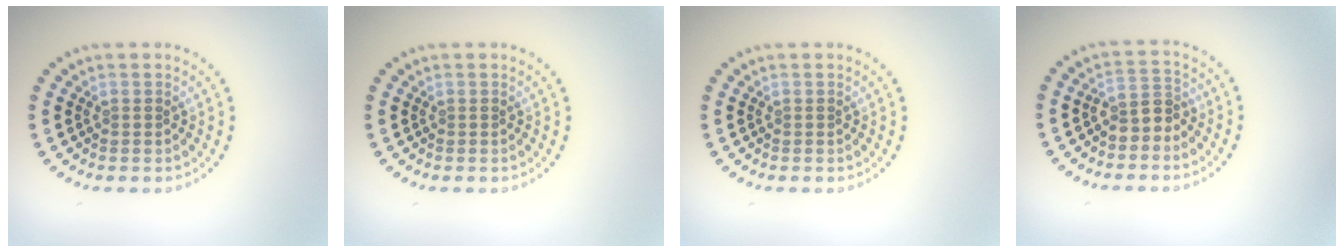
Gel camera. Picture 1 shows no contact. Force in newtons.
{"total": 0.0}
{"total": 0.0}
{"total": 2.2, "press": 1.9, "slide": 1.1}